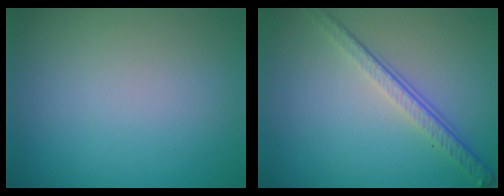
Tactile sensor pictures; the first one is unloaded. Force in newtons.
{"total": 4.1, "press": 2.8, "slide": 2.9}